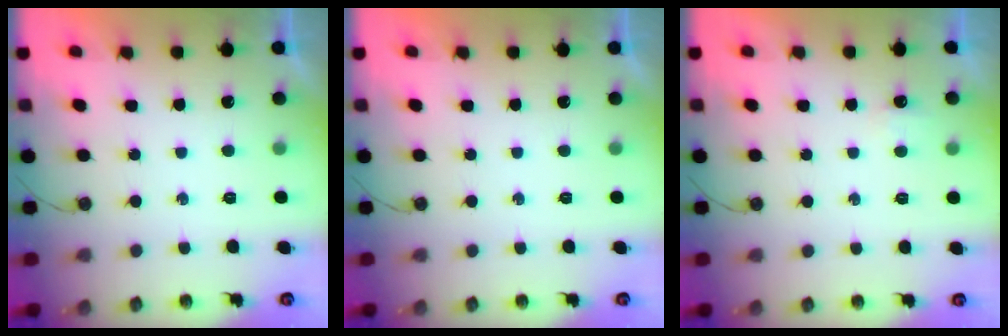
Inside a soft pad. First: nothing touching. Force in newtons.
{"total": 0.0}
{"total": 2.9, "press": 2.8, "slide": 0.5}